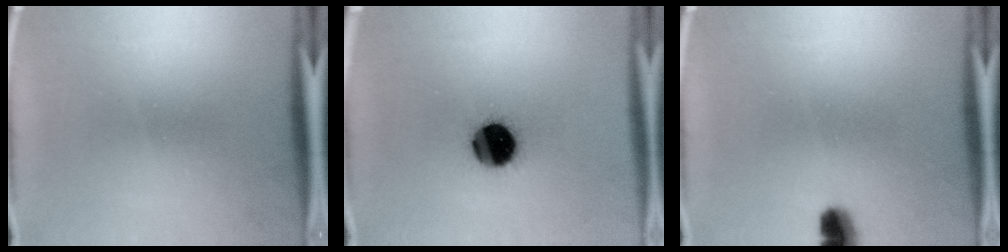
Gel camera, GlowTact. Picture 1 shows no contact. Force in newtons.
{"total": 13.3}
{"total": 3.7}